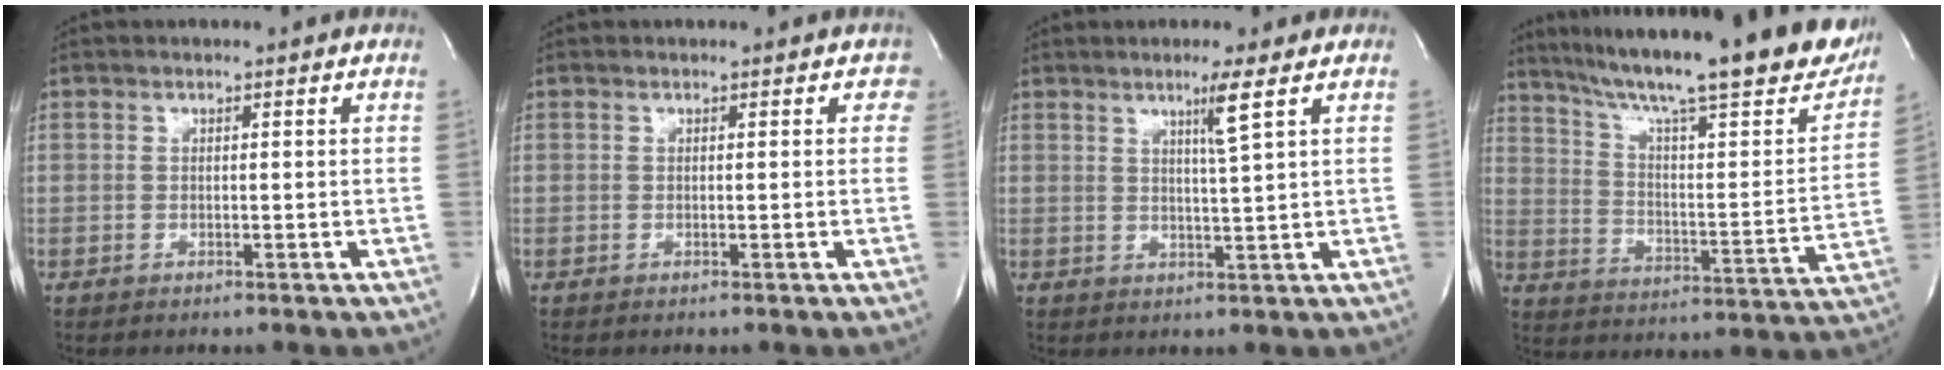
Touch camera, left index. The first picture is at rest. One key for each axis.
{"total": 1.1, "fx": 0.3, "fy": 1.0, "fz": 0.2, "tx": 0.020, "ty": 0.004, "tz": -0.003}
{"total": 3.7, "fx": 1.9, "fy": -1.2, "fz": 3.0, "tx": -0.054, "ty": -0.012, "tz": 0.039}
{"total": 29.9, "fx": 24.4, "fy": 3.9, "fz": 16.8, "tx": -0.271, "ty": -0.038, "tz": 0.331}